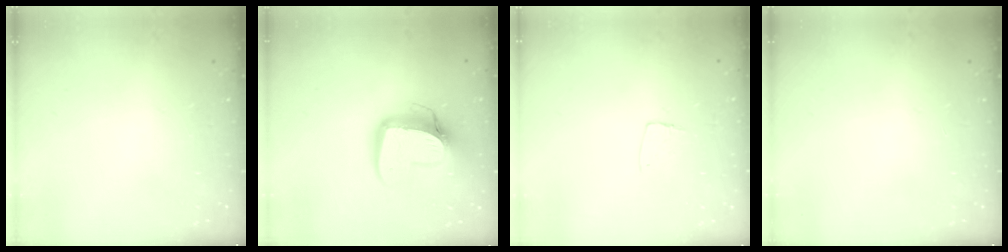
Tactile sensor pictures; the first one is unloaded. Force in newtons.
{"total": 14.4, "press": 14.3, "slide": 1.3}
{"total": 5.1, "press": 5.1, "slide": 0.4}
{"total": 0.0}